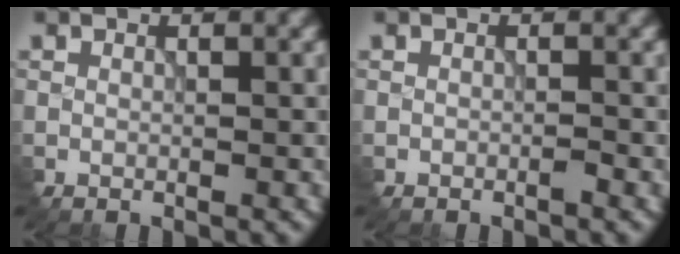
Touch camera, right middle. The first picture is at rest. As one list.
[{"total": 0.6, "force": [-0.6, 0.1, 0.2], "torque": [-0.006, 0.001, -0.011]}]